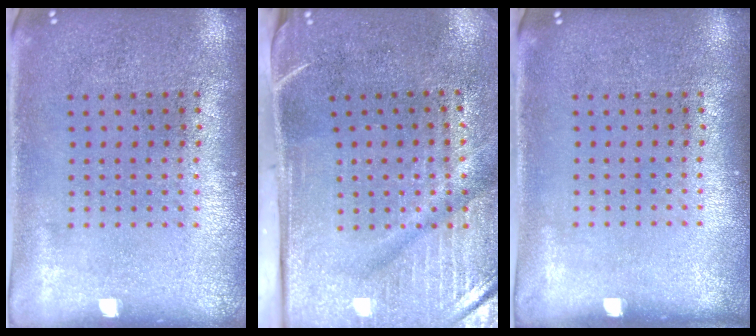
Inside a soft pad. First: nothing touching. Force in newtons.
{"total": 4.8, "press": 3.9, "slide": 2.8}
{"total": 0.0}